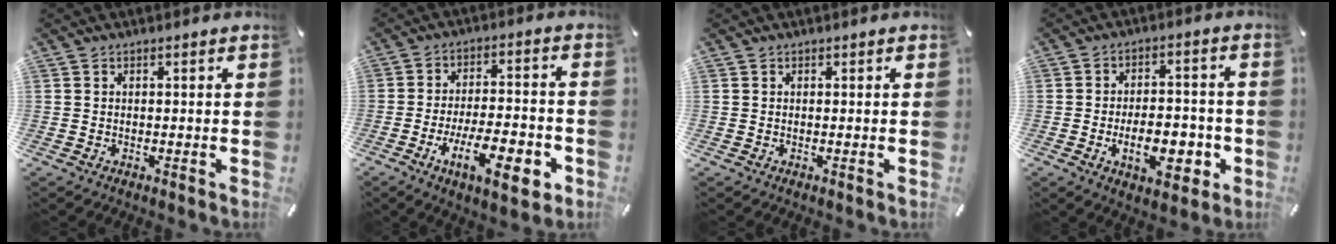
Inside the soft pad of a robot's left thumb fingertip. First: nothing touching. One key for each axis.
{"total": 15.4, "fx": -6.3, "fy": 5.1, "fz": 13.1, "tx": -0.208, "ty": 0.017, "tz": -0.094}
{"total": 0.0}
{"total": 11.7, "fx": -3.5, "fy": 6.4, "fz": 9.1, "tx": -0.135, "ty": 0.006, "tz": -0.057}